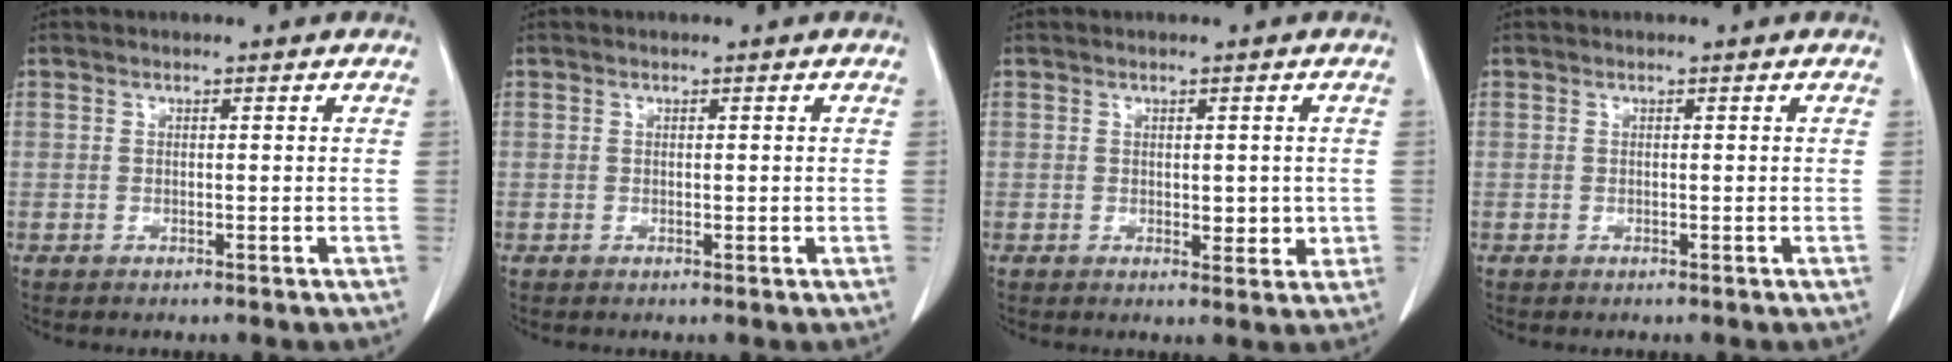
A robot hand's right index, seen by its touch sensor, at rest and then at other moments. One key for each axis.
{"total": 0.7, "fx": 0.1, "fy": 0.4, "fz": 0.5, "tx": -0.005, "ty": -0.001, "tz": 0.003}
{"total": 3.2, "fx": 0.0, "fy": 1.9, "fz": 2.7, "tx": -0.027, "ty": -0.005, "tz": 0.005}
{"total": 0.0}